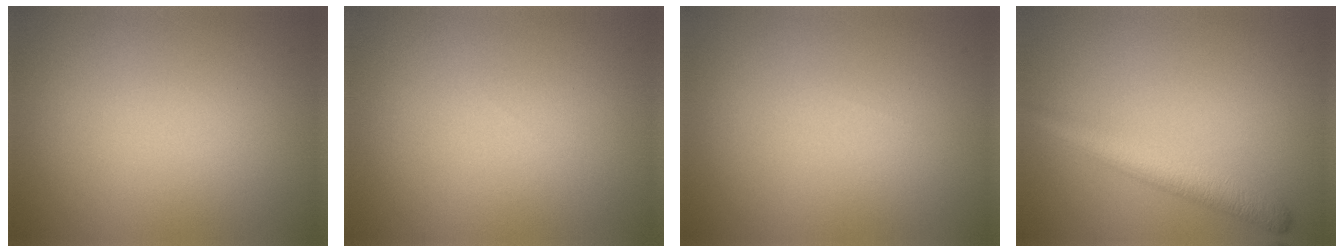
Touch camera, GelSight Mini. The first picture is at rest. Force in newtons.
{"total": 0.0}
{"total": 0.0}
{"total": 3.7, "press": 3.7, "slide": 0.1}